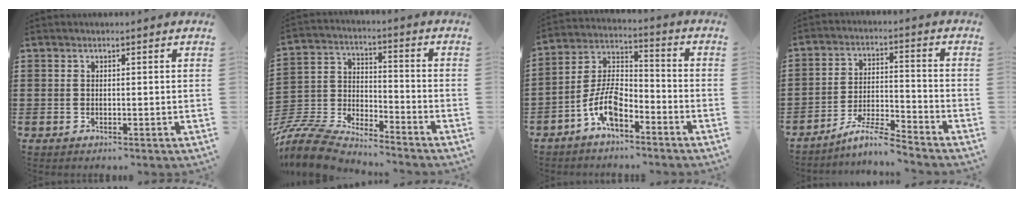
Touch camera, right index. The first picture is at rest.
{"total": 8.1, "force": [-7.8, 1.6, 1.8], "torque": [-0.070, -0.005, -0.165]}
{"total": 8.2, "force": [-5.0, 3.5, 5.5], "torque": [-0.135, 0.000, -0.100]}
{"total": 6.2, "force": [-5.6, 0.1, 2.8], "torque": [-0.059, -0.006, -0.108]}